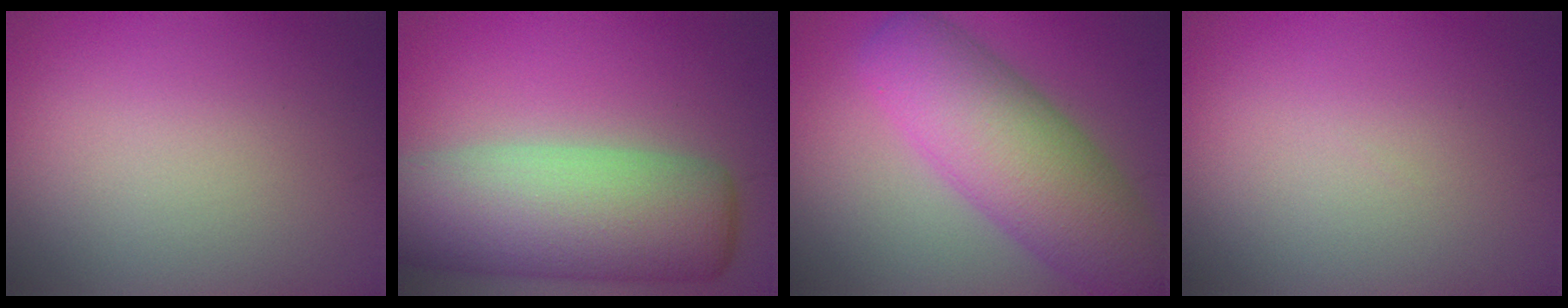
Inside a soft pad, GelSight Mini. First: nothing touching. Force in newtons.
{"total": 11.3, "press": 11.3, "slide": 0.7}
{"total": 9.5, "press": 9.5, "slide": 0.3}
{"total": 0.0}